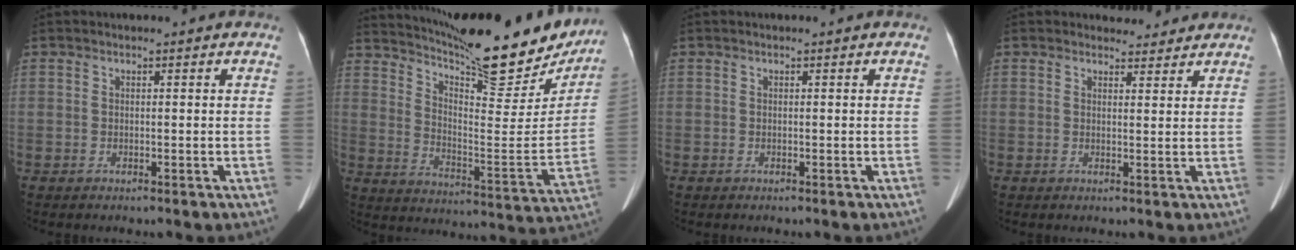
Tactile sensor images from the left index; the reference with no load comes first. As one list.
[{"total": 24.3, "force": [21.2, 4.6, 10.9], "torque": [-0.175, -0.045, 0.293]}, {"total": 0.0}, {"total": 3.3, "force": [3.1, 1.3, -0.1], "torque": [0.003, -0.001, 0.035]}]